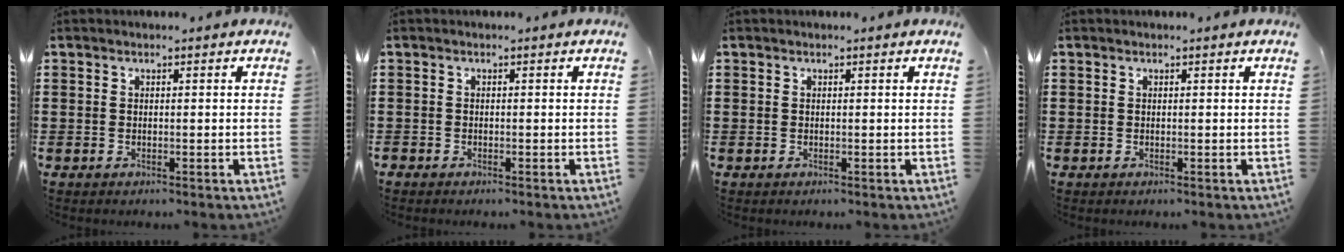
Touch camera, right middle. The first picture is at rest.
{"total": 0.6, "force": [-0.5, 0.2, 0.1], "torque": [-0.003, 0.000, -0.011]}
{"total": 0.0}
{"total": 0.0}